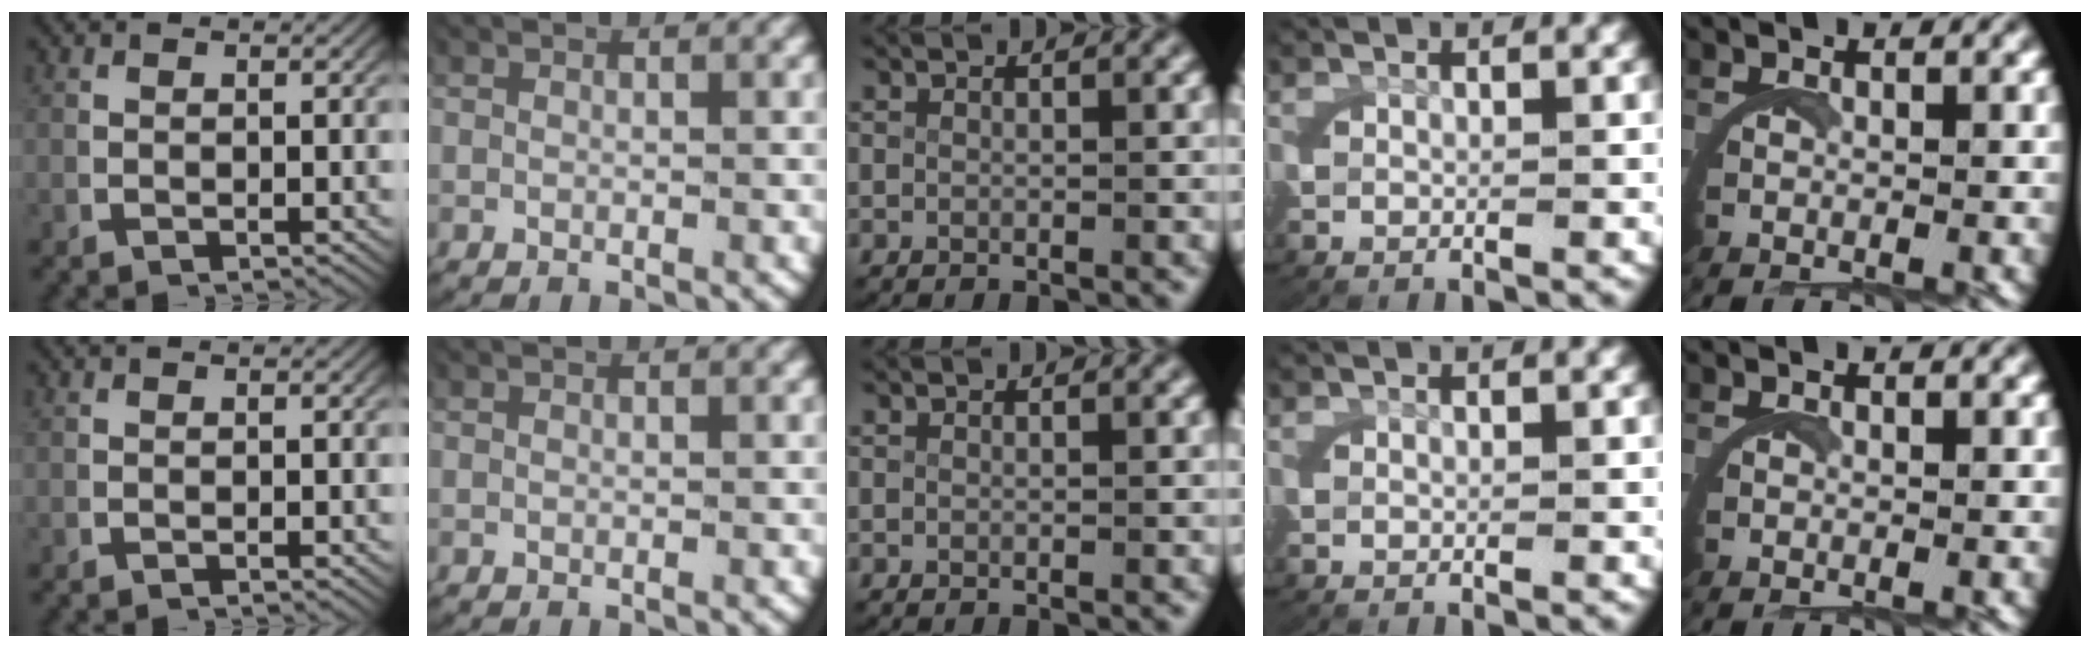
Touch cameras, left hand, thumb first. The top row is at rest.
{}